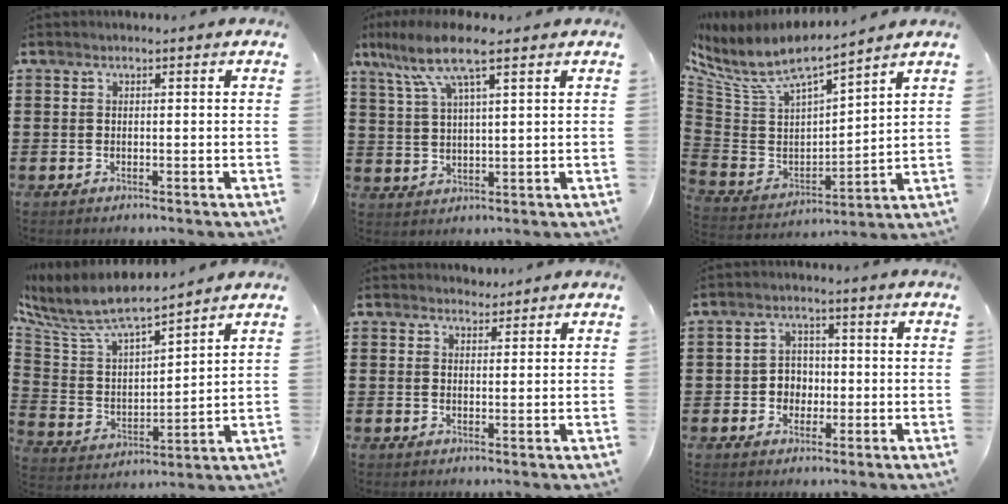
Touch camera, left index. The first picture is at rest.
{"total": 8.6, "force": [5.3, 1.4, 6.6], "torque": [-0.141, -0.004, 0.092]}
{"total": 8.0, "force": [6.5, 2.0, 4.1], "torque": [-0.110, -0.047, 0.111]}
{"total": 8.8, "force": [7.6, 1.9, 3.9], "torque": [-0.112, -0.046, 0.130]}
{"total": 1.9, "force": [1.8, 0.6, 0.1], "torque": [0.002, 0.000, 0.034]}
{"total": 3.5, "force": [-0.7, 3.2, 1.3], "torque": [-0.036, 0.008, -0.019]}